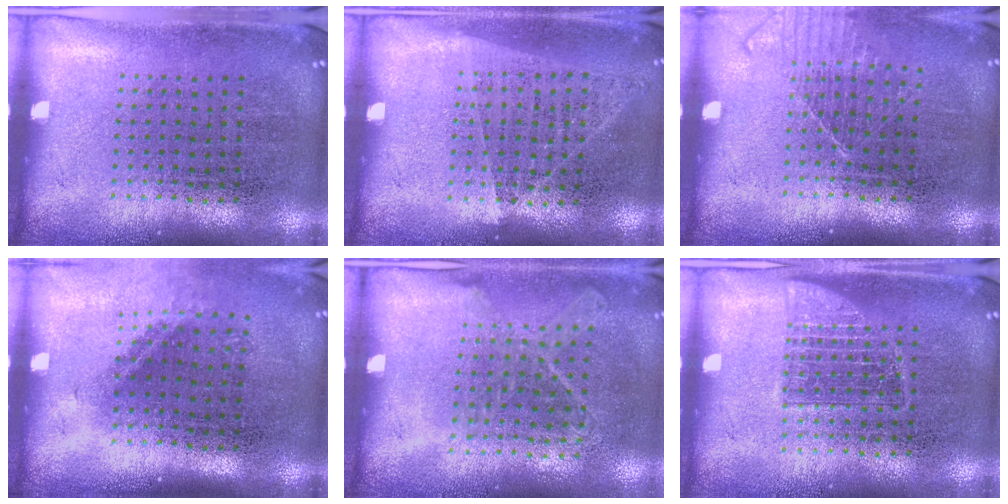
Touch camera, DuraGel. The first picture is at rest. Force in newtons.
{"total": 1.0, "press": 0.9, "slide": 0.4}
{"total": 1.2, "press": 1.2, "slide": 0.4}
{"total": 1.4, "press": 1.0, "slide": 1.1}
{"total": 1.2, "press": 1.0, "slide": 0.6}
{"total": 1.0, "press": 1.0, "slide": 0.3}